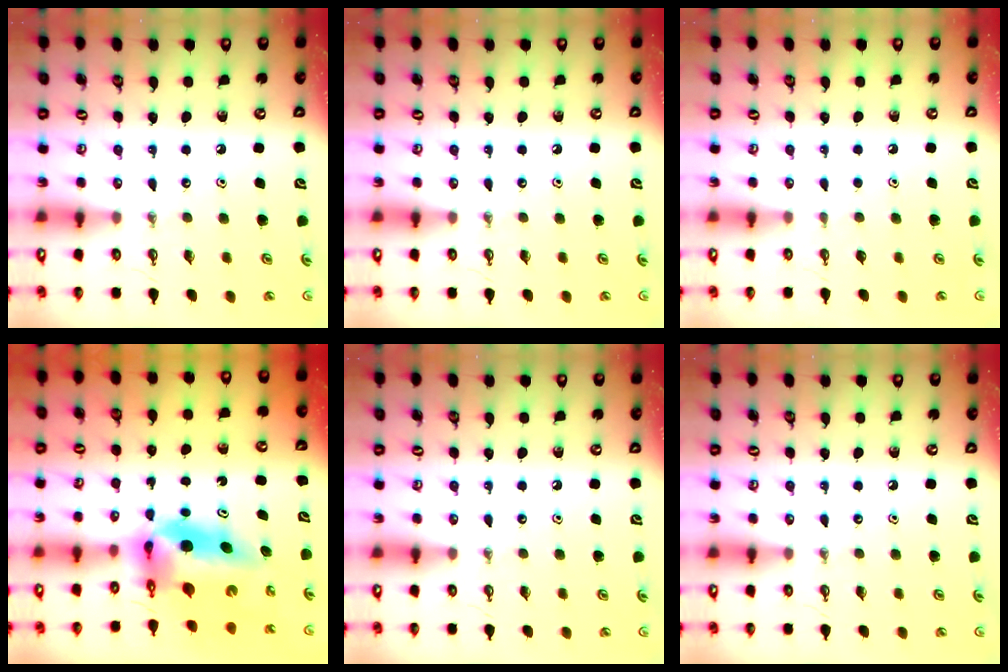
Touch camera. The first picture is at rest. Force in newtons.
{"total": 0.0}
{"total": 0.9, "press": 0.1, "slide": 0.9}
{"total": 9.3, "press": 8.3, "slide": 4.1}
{"total": 0.0}
{"total": 0.0}